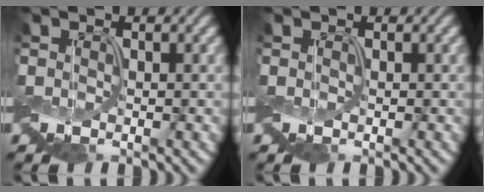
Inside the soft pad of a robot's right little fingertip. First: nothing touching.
{"total": 0.0}